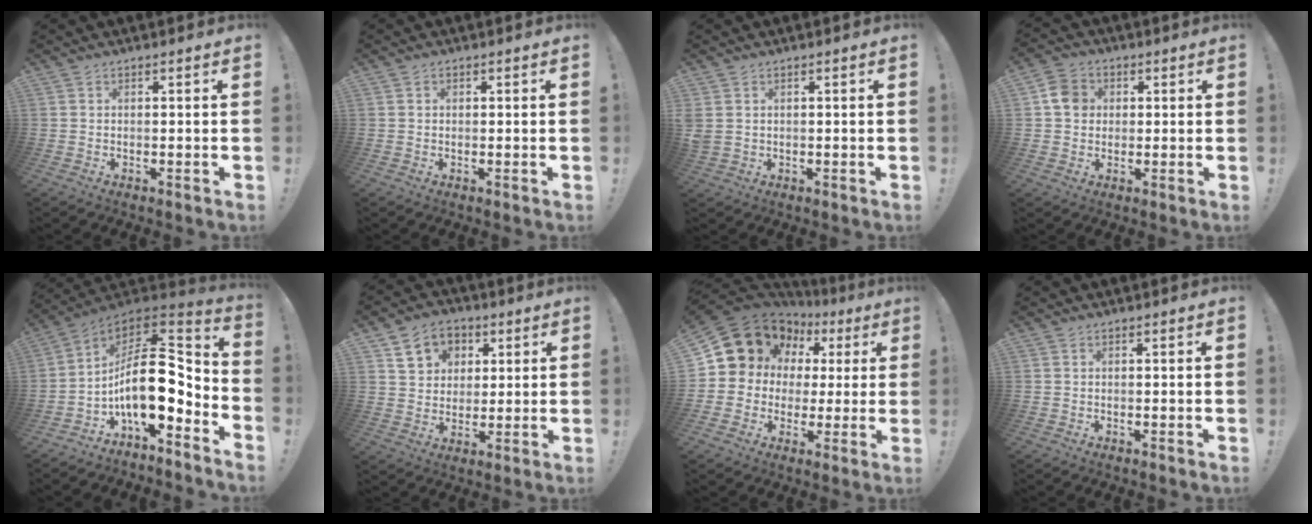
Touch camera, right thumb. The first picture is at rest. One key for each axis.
{"total": 0.0}
{"total": 2.5, "fx": 0.9, "fy": 1.8, "fz": 1.5, "tx": -0.038, "ty": 0.002, "tz": 0.018}
{"total": 7.7, "fx": 1.4, "fy": 6.9, "fz": 3.2, "tx": -0.042, "ty": 0.011, "tz": 0.031}
{"total": 19.9, "fx": -1.2, "fy": 10.1, "fz": 17.2, "tx": -0.304, "ty": -0.005, "tz": -0.016}
{"total": 10.5, "fx": 4.7, "fy": 8.6, "fz": 3.6, "tx": -0.050, "ty": -0.017, "tz": 0.095}
{"total": 11.9, "fx": 6.3, "fy": 9.6, "fz": 3.2, "tx": -0.052, "ty": -0.045, "tz": 0.133}
{"total": 0.0}